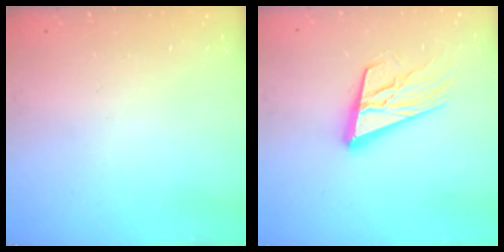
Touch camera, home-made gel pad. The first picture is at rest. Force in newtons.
{"total": 18.2, "press": 17.7, "slide": 4.2}